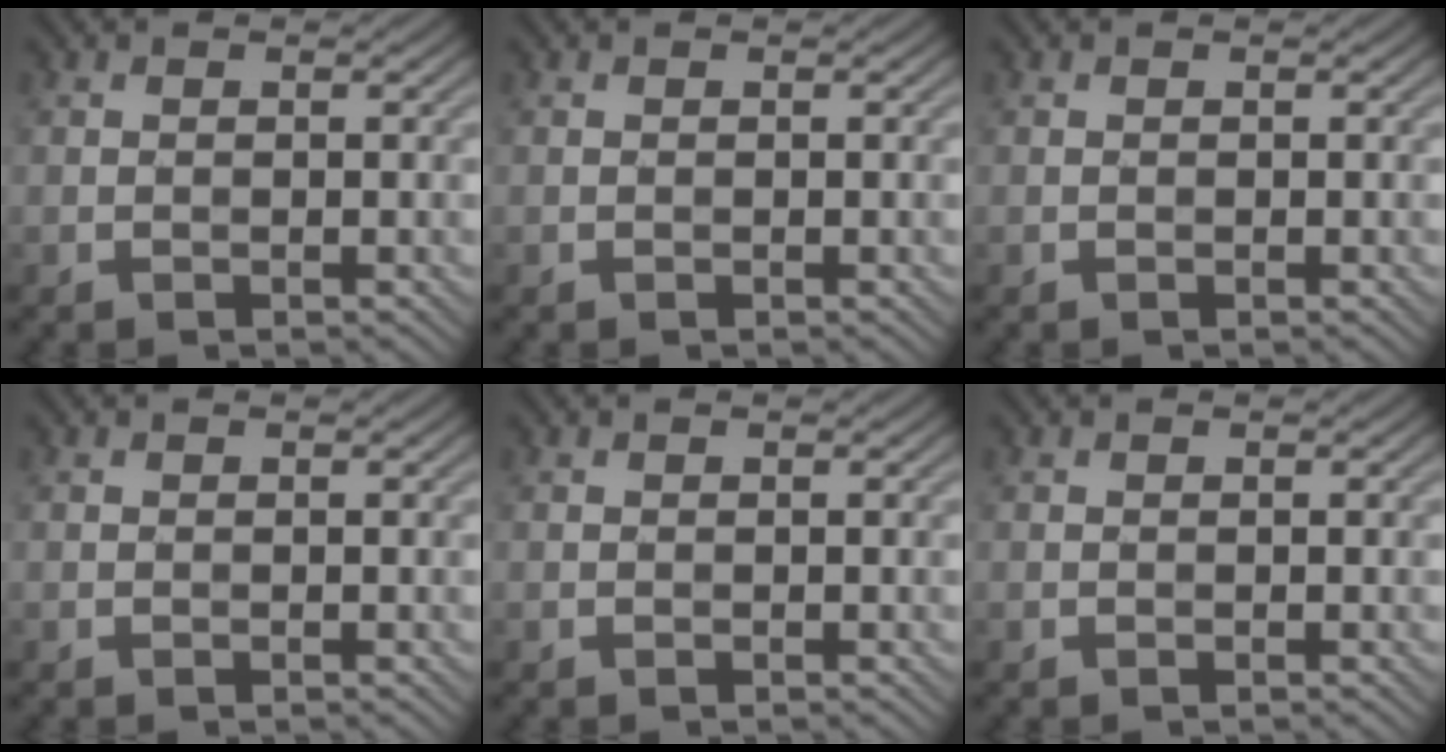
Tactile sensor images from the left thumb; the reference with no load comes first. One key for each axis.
{"total": 0.0}
{"total": 0.0}
{"total": 0.0}
{"total": 0.0}
{"total": 0.0}